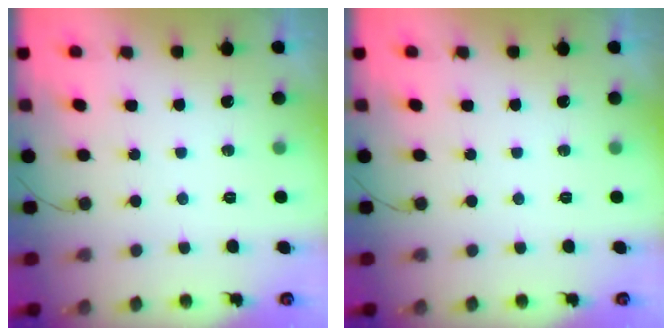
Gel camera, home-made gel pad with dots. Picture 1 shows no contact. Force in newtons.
{"total": 0.0}